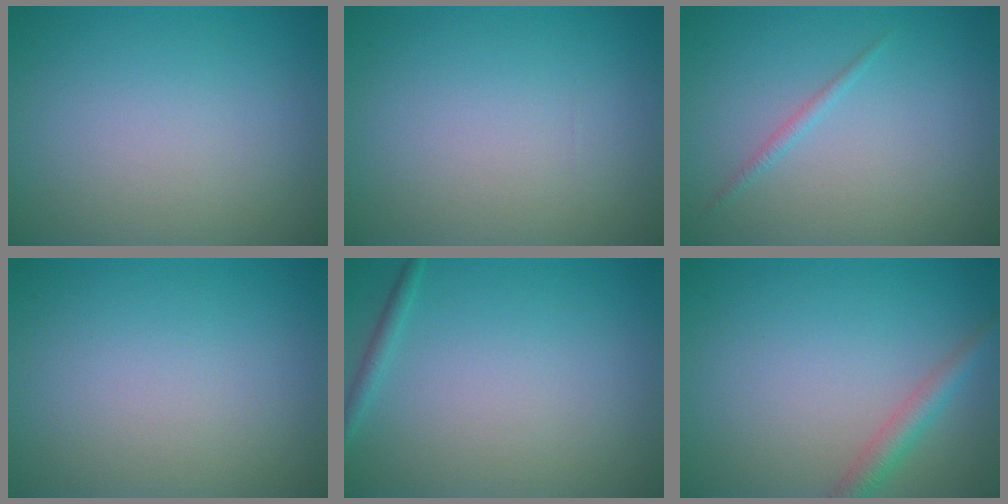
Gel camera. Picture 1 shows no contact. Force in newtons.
{"total": 0.0}
{"total": 0.8, "press": 0.8, "slide": 0.1}
{"total": 0.0}
{"total": 1.0, "press": 1.0, "slide": 0.0}
{"total": 2.2, "press": 2.2, "slide": 0.1}